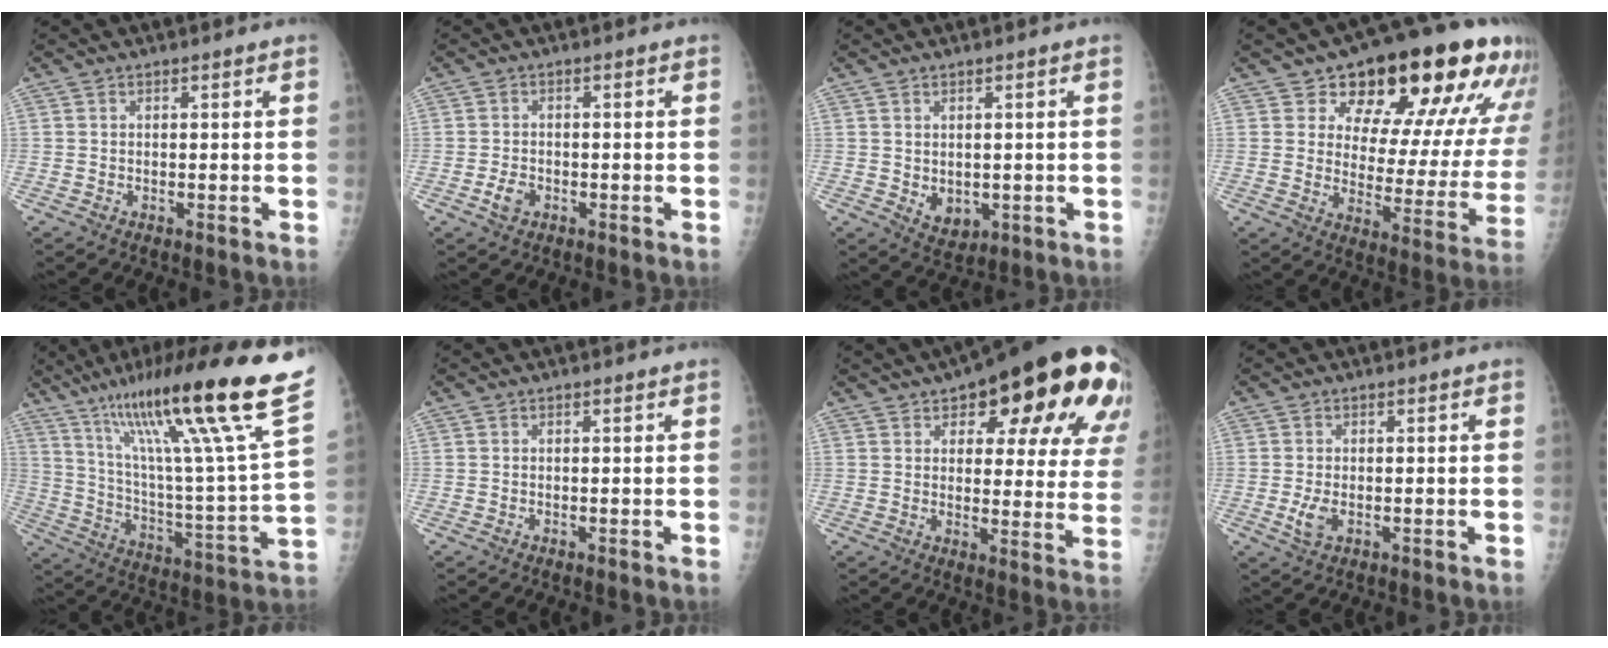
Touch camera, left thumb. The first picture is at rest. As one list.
[{"total": 2.8, "force": [-1.2, 1.9, 1.7], "torque": [-0.031, 0.008, -0.021]}, {"total": 4.5, "force": [-0.4, 3.3, 3.0], "torque": [-0.029, -0.003, 0.010]}, {"total": 23.5, "force": [13.1, 10.6, 16.4], "torque": [-0.179, -0.046, 0.181]}, {"total": 29.8, "force": [18.4, 2.3, 23.4], "torque": [-0.363, -0.053, 0.299]}, {"total": 0.0}, {"total": 26.2, "force": [14.6, 10.0, 19.3], "torque": [-0.212, -0.027, 0.184]}, {"total": 3.0, "force": [-0.6, 1.6, 2.4], "torque": [-0.055, -0.002, -0.012]}]